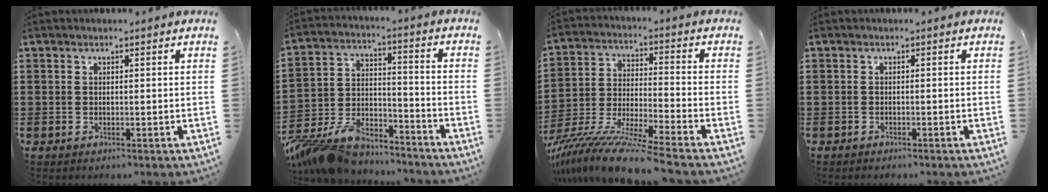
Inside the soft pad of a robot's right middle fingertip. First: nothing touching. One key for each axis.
{"total": 9.5, "fx": -8.6, "fy": 2.8, "fz": 3.0, "tx": -0.070, "ty": 0.013, "tz": -0.172}
{"total": 10.7, "fx": -9.7, "fy": -0.8, "fz": 4.3, "tx": -0.083, "ty": -0.006, "tz": -0.196}
{"total": 0.7, "fx": -0.7, "fy": 0.1, "fz": 0.0, "tx": -0.001, "ty": 0.001, "tz": -0.015}